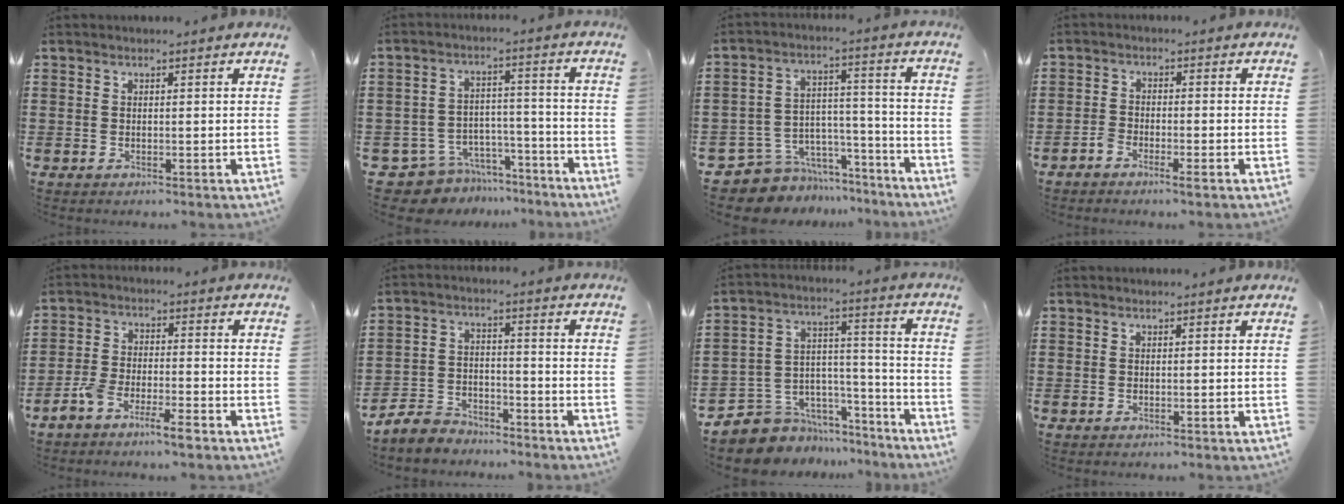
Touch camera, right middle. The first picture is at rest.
{"total": 7.4, "force": [-6.9, 2.6, 0.9], "torque": [-0.032, 0.020, -0.137]}
{"total": 7.1, "force": [-6.2, 3.4, 0.4], "torque": [-0.015, 0.013, -0.118]}
{"total": 2.3, "force": [-1.8, 0.6, 1.4], "torque": [-0.031, 0.001, -0.035]}
{"total": 5.2, "force": [-4.1, 1.0, 3.0], "torque": [-0.069, -0.001, -0.082]}
{"total": 4.8, "force": [-4.7, 1.1, 0.4], "torque": [-0.026, 0.004, -0.101]}
{"total": 7.0, "force": [-5.6, 4.2, 0.0], "torque": [-0.019, 0.009, -0.106]}
{"total": 0.0}